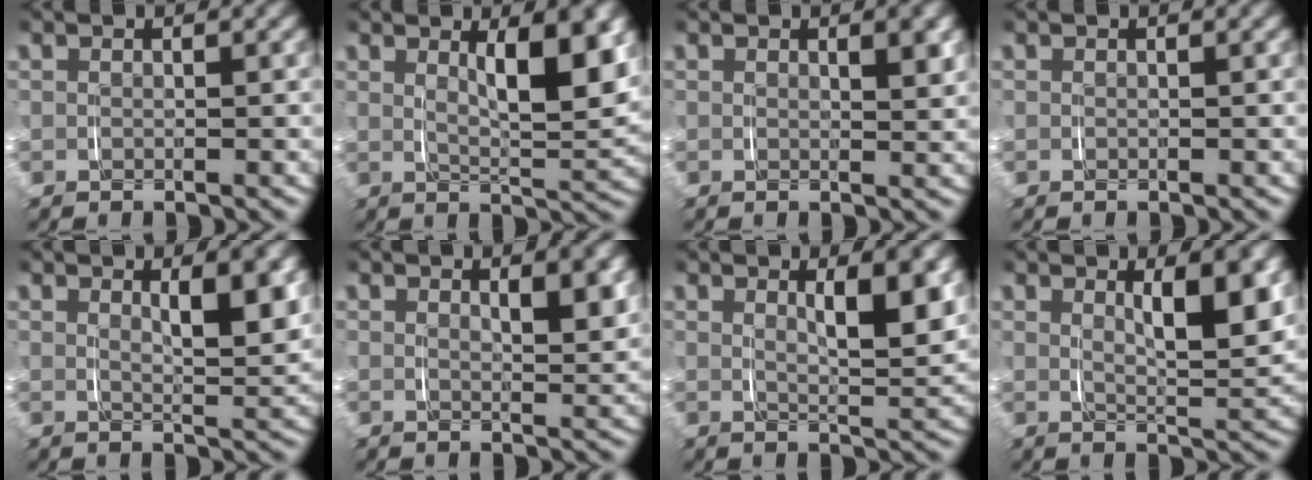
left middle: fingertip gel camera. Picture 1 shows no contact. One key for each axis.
{"total": 5.9, "fx": 2.1, "fy": 1.6, "fz": 5.3, "tx": -0.079, "ty": -0.015, "tz": 0.040}
{"total": 1.2, "fx": 0.6, "fy": 0.2, "fz": 1.0, "tx": -0.012, "ty": -0.003, "tz": 0.011}
{"total": 0.0}
{"total": 3.6, "fx": 1.7, "fy": 0.7, "fz": 3.1, "tx": -0.045, "ty": -0.013, "tz": 0.031}
{"total": 2.2, "fx": 1.3, "fy": 0.4, "fz": 1.8, "tx": -0.024, "ty": -0.010, "tz": 0.024}
{"total": 4.2, "fx": 1.8, "fy": 0.9, "fz": 3.7, "tx": -0.053, "ty": -0.014, "tz": 0.033}
{"total": 4.7, "fx": 1.9, "fy": 1.1, "fz": 4.1, "tx": -0.060, "ty": -0.015, "tz": 0.036}